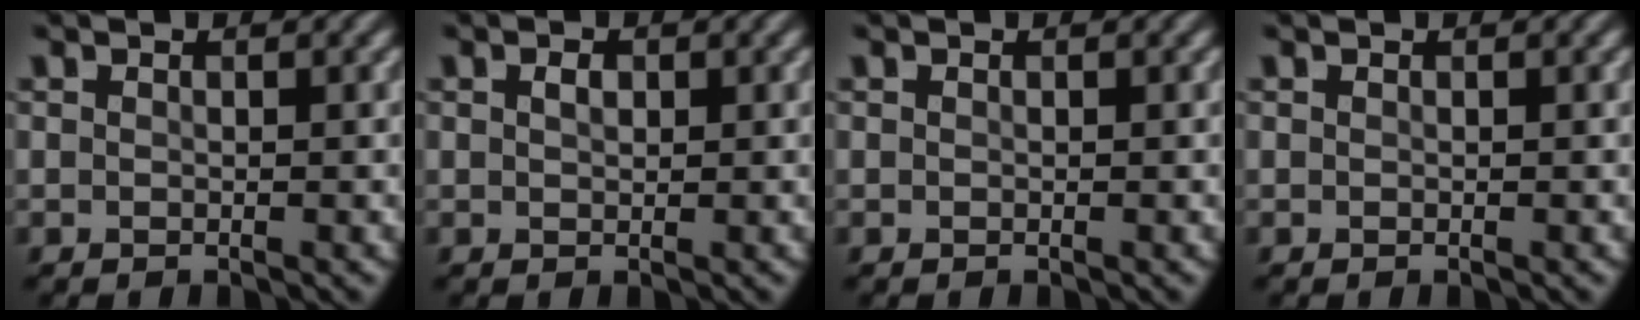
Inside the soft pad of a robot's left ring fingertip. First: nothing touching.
{"total": 1.0, "force": [0.3, 0.6, 0.7], "torque": [-0.015, 0.001, 0.006]}
{"total": 0.0}
{"total": 0.0}